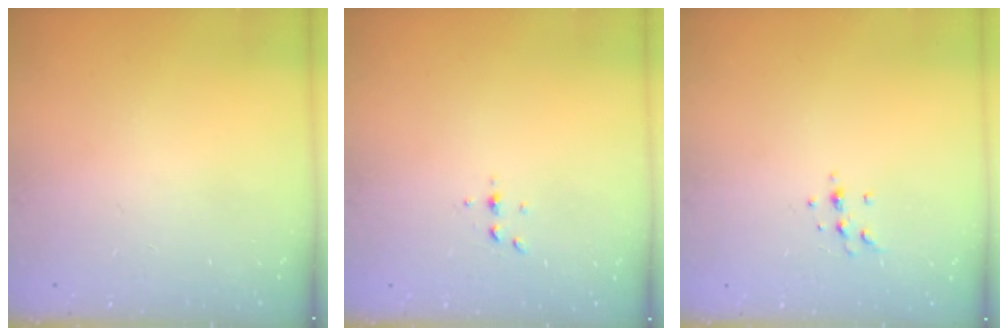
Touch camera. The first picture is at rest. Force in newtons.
{"total": 2.6, "press": 2.6, "slide": 0.3}
{"total": 5.3, "press": 5.1, "slide": 1.5}